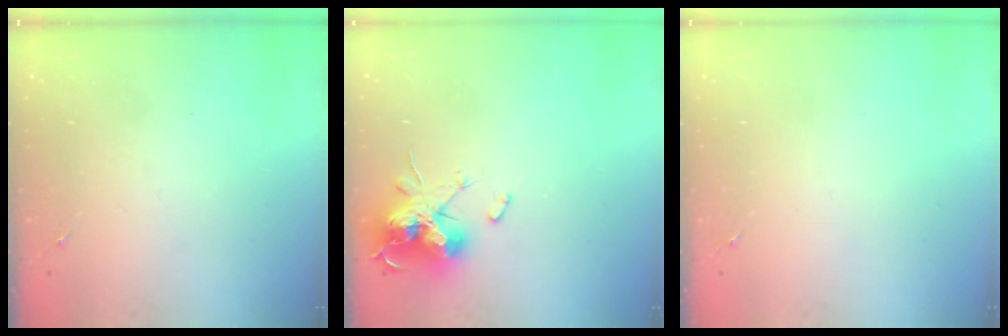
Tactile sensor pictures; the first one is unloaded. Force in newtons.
{"total": 16.4, "press": 16.4, "slide": 0.1}
{"total": 0.0}